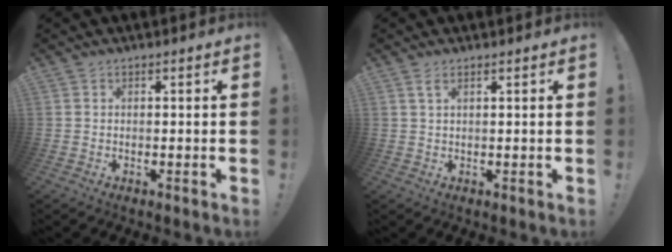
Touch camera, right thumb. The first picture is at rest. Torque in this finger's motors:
{"motor_torque": [0.43, 0.31, -0.23, -0.08, 0.13]}